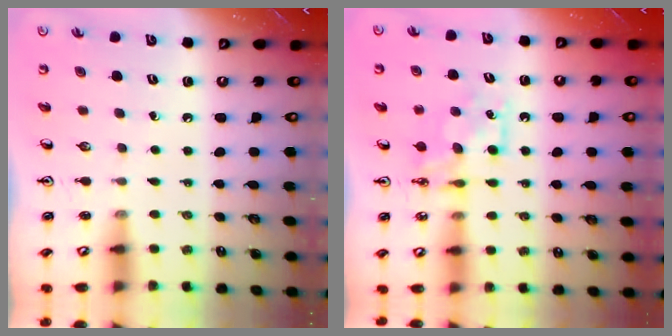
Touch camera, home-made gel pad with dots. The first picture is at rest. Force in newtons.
{"total": 7.7, "press": 7.7, "slide": 0.3}